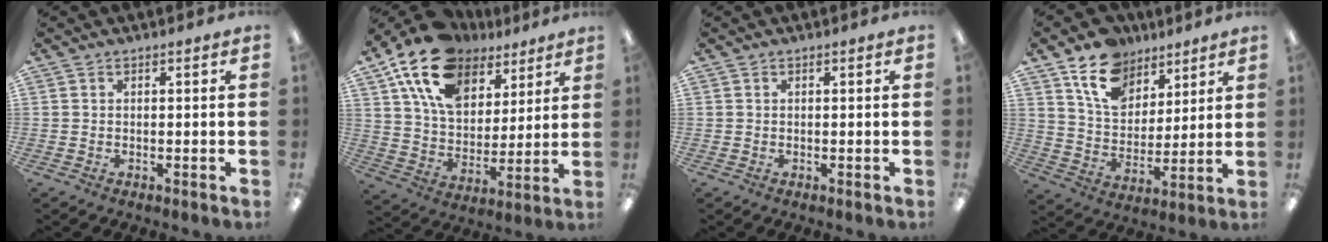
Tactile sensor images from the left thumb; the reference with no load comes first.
{"total": 19.3, "force": [12.0, 11.7, 9.5], "torque": [-0.186, -0.048, 0.222]}
{"total": 0.0}
{"total": 14.8, "force": [9.7, 9.7, 5.7], "torque": [-0.104, -0.044, 0.183]}